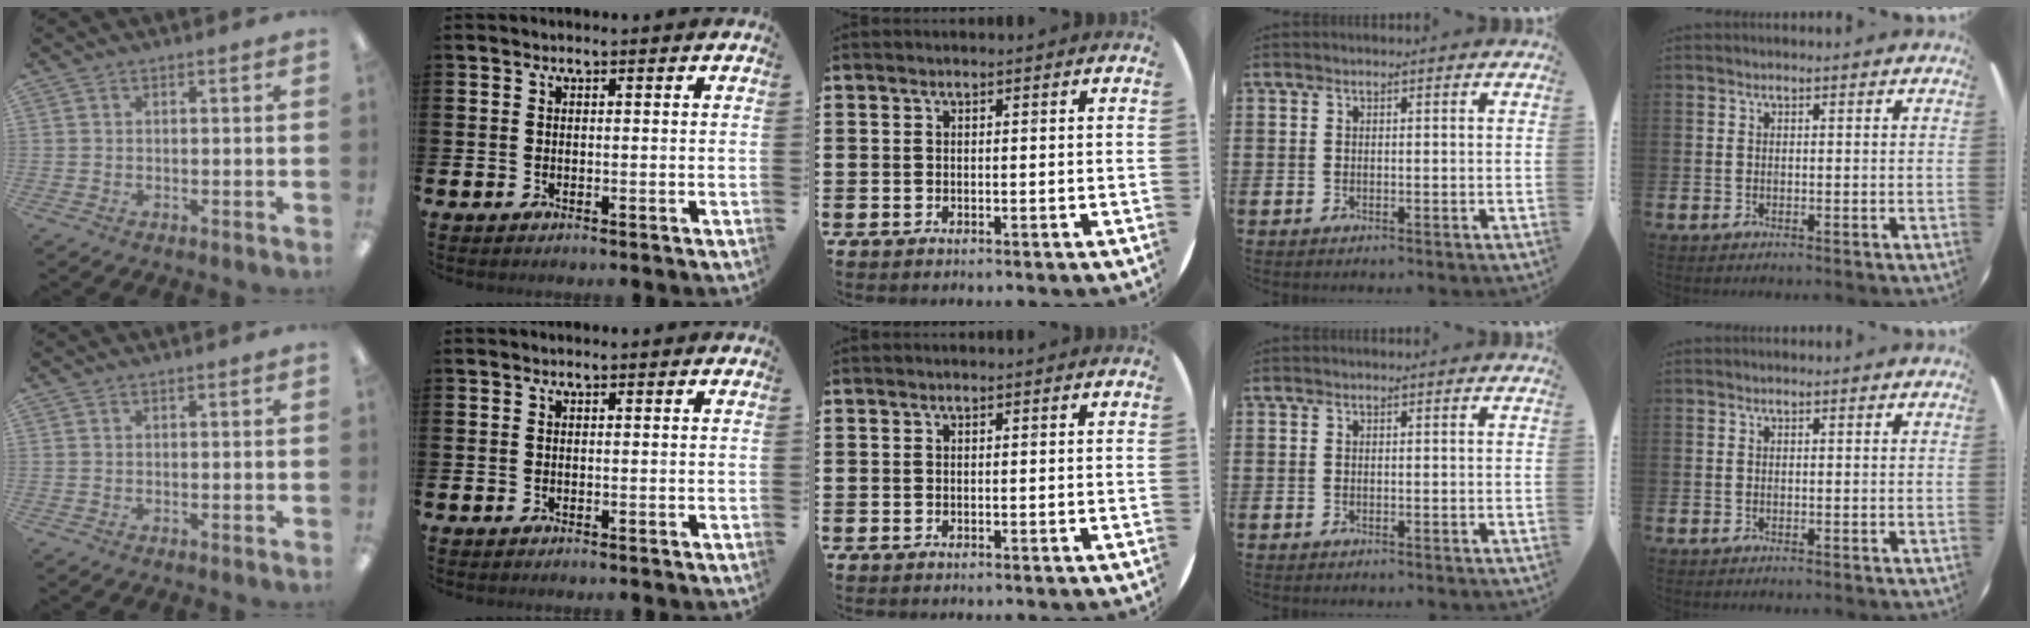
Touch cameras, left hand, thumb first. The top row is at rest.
{}